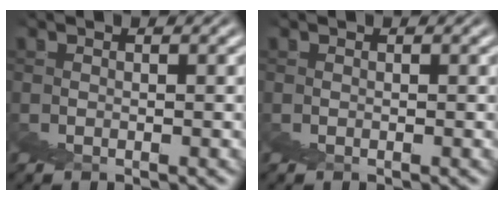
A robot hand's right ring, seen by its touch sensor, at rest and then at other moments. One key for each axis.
{"total": 0.0}